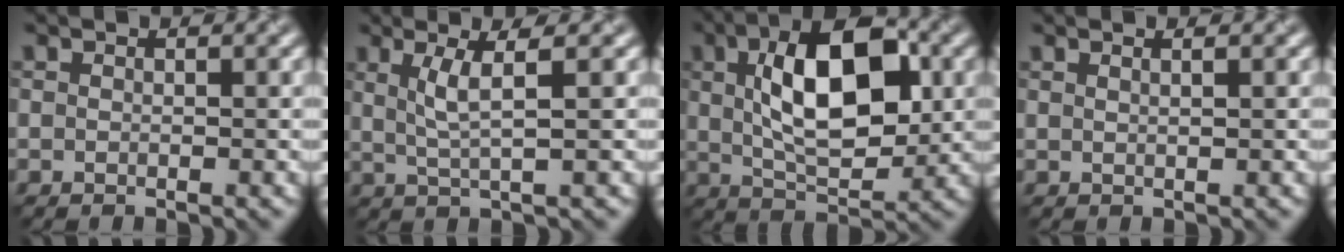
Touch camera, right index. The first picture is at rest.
{"total": 3.4, "force": [1.1, 0.5, 3.2], "torque": [-0.061, -0.002, 0.026]}
{"total": 10.6, "force": [2.1, 4.9, 9.2], "torque": [-0.144, 0.013, 0.030]}
{"total": 1.7, "force": [0.9, 0.7, 1.2], "torque": [-0.002, 0.001, -0.002]}